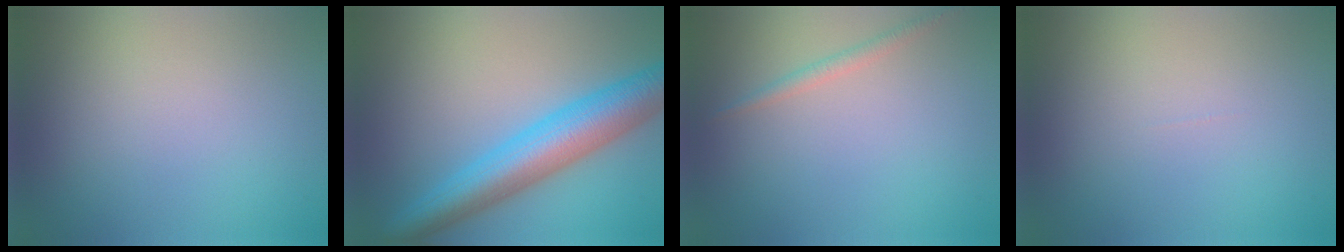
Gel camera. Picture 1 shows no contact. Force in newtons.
{"total": 7.5, "press": 7.5, "slide": 0.1}
{"total": 1.2, "press": 1.1, "slide": 0.1}
{"total": 0.0}